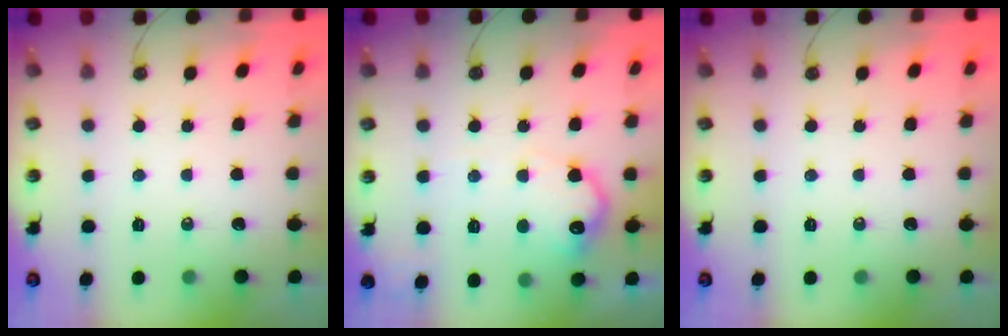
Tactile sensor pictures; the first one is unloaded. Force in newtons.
{"total": 12.8, "press": 12.8, "slide": 0.6}
{"total": 0.0}